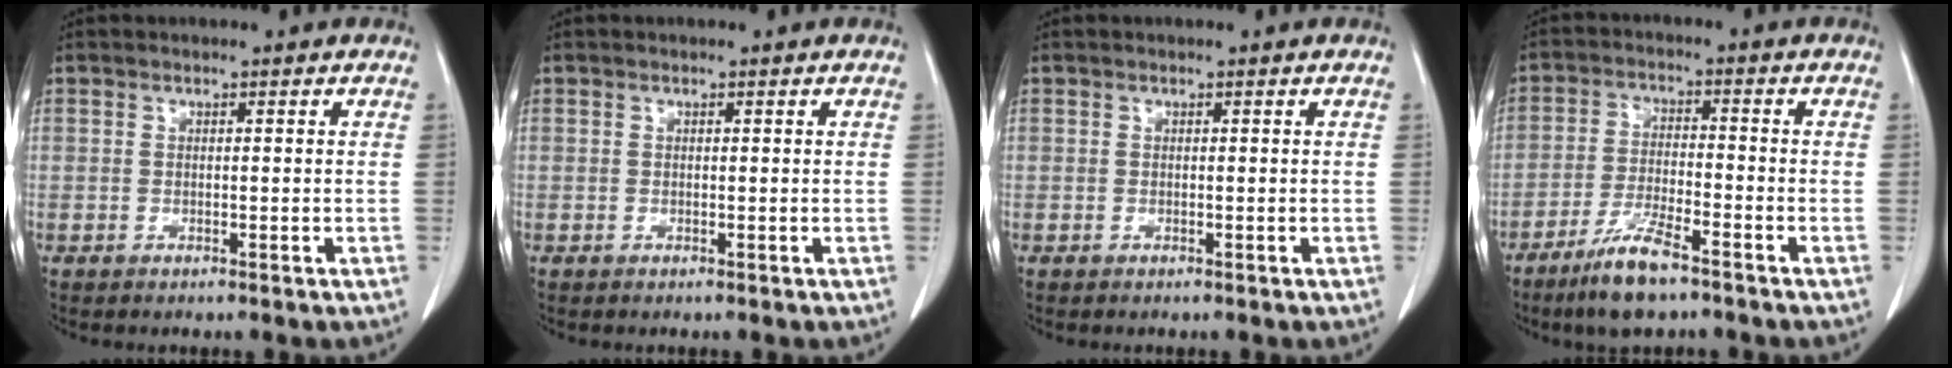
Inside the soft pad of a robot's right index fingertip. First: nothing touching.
{"total": 0.0}
{"total": 0.0}
{"total": 7.9, "force": [-5.6, 1.0, 5.4], "torque": [-0.115, -0.017, -0.103]}